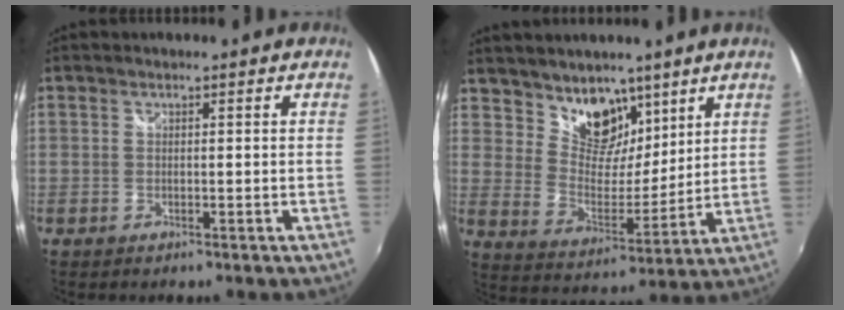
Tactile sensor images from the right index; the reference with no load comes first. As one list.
[{"total": 11.6, "force": [8.1, 7.0, 4.4], "torque": [-0.073, -0.003, 0.147]}]